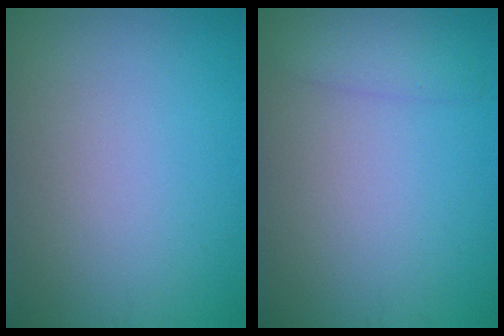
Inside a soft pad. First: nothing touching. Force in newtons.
{"total": 1.5, "press": 1.5, "slide": 0.0}